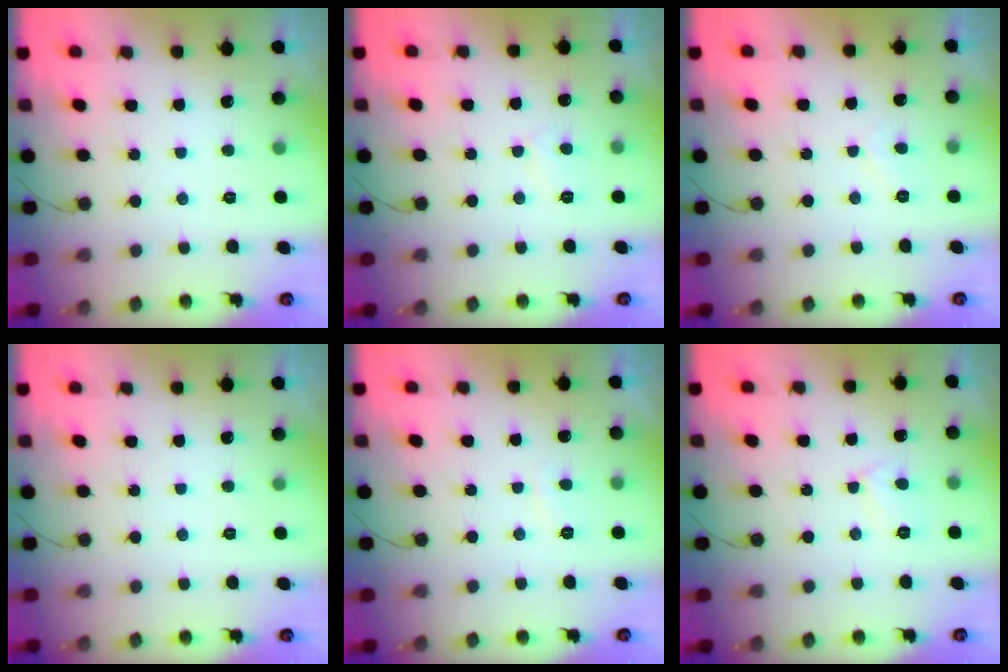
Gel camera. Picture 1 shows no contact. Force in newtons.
{"total": 3.7, "press": 3.7, "slide": 0.3}
{"total": 2.7, "press": 2.6, "slide": 0.5}
{"total": 0.0}
{"total": 1.3, "press": 1.2, "slide": 0.6}
{"total": 4.9, "press": 4.9, "slide": 0.6}